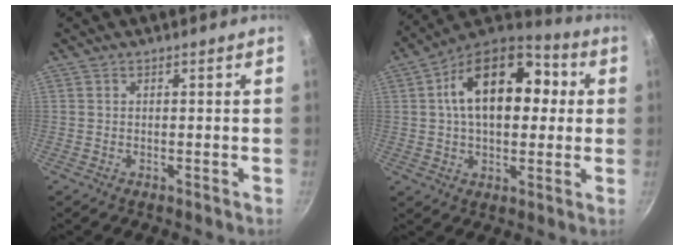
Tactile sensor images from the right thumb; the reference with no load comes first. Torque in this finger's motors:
{"motor_torque": [0.76, 4.25, 1.82, 0.41, 0.15]}